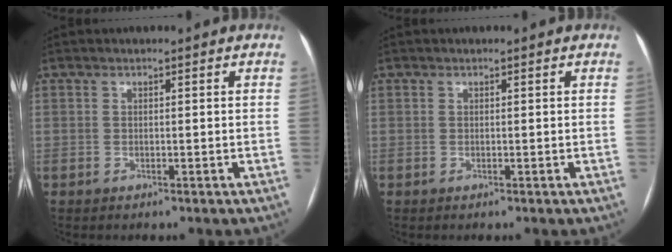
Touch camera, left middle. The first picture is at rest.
{"total": 0.0}